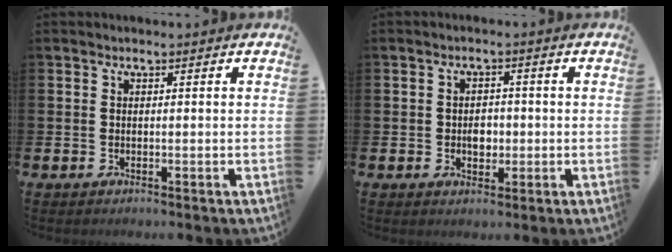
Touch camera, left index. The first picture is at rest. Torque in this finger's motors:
{"motor_torque": [0.76, 0.32, 0.07, 0.07]}